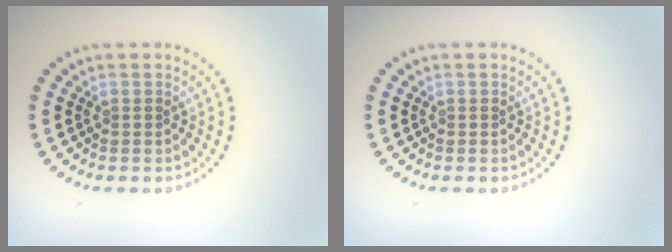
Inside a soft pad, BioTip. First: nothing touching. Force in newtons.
{"total": 0.0}